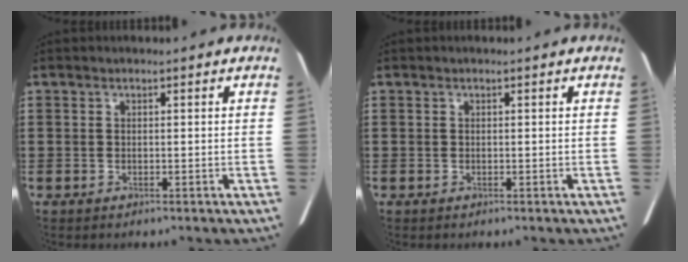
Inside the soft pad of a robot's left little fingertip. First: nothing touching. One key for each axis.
{"total": 0.0}